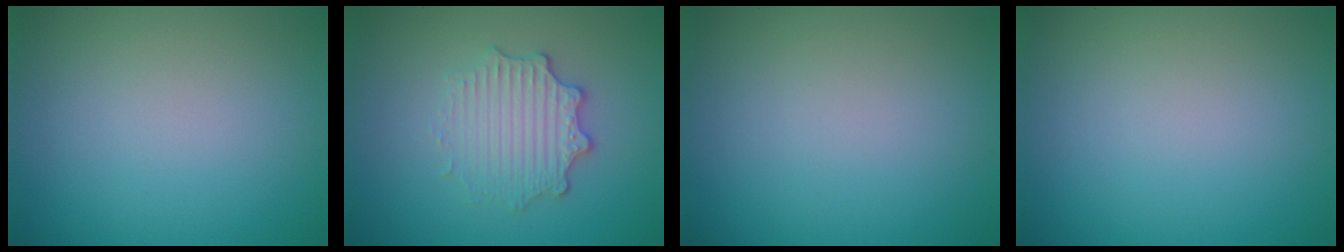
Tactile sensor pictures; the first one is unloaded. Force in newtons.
{"total": 3.2, "press": 2.8, "slide": 1.6}
{"total": 0.0}
{"total": 0.0}